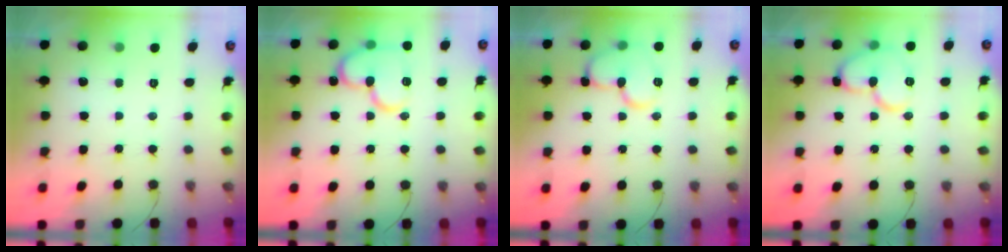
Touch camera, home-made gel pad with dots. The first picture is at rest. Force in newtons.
{"total": 14.9, "press": 14.8, "slide": 1.7}
{"total": 11.3, "press": 11.2, "slide": 1.2}
{"total": 12.3, "press": 12.1, "slide": 1.9}